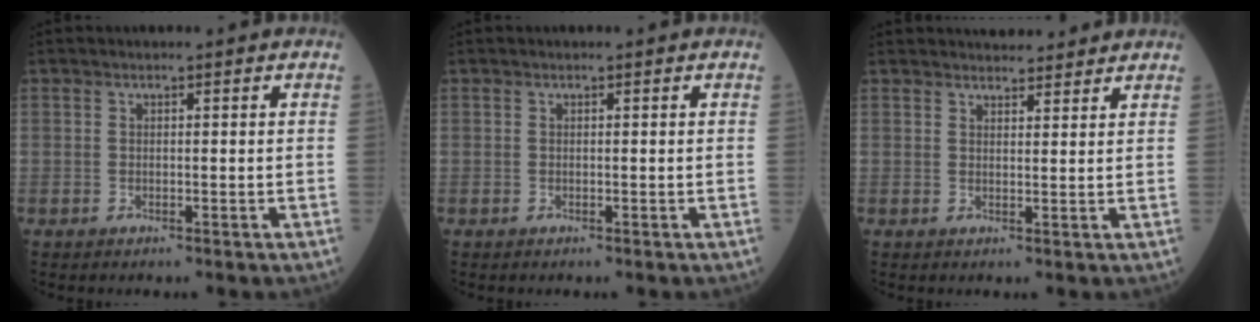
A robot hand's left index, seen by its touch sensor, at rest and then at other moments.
{"total": 0.0}
{"total": 5.2, "force": [4.9, 1.3, 1.1], "torque": [-0.013, 0.015, 0.063]}